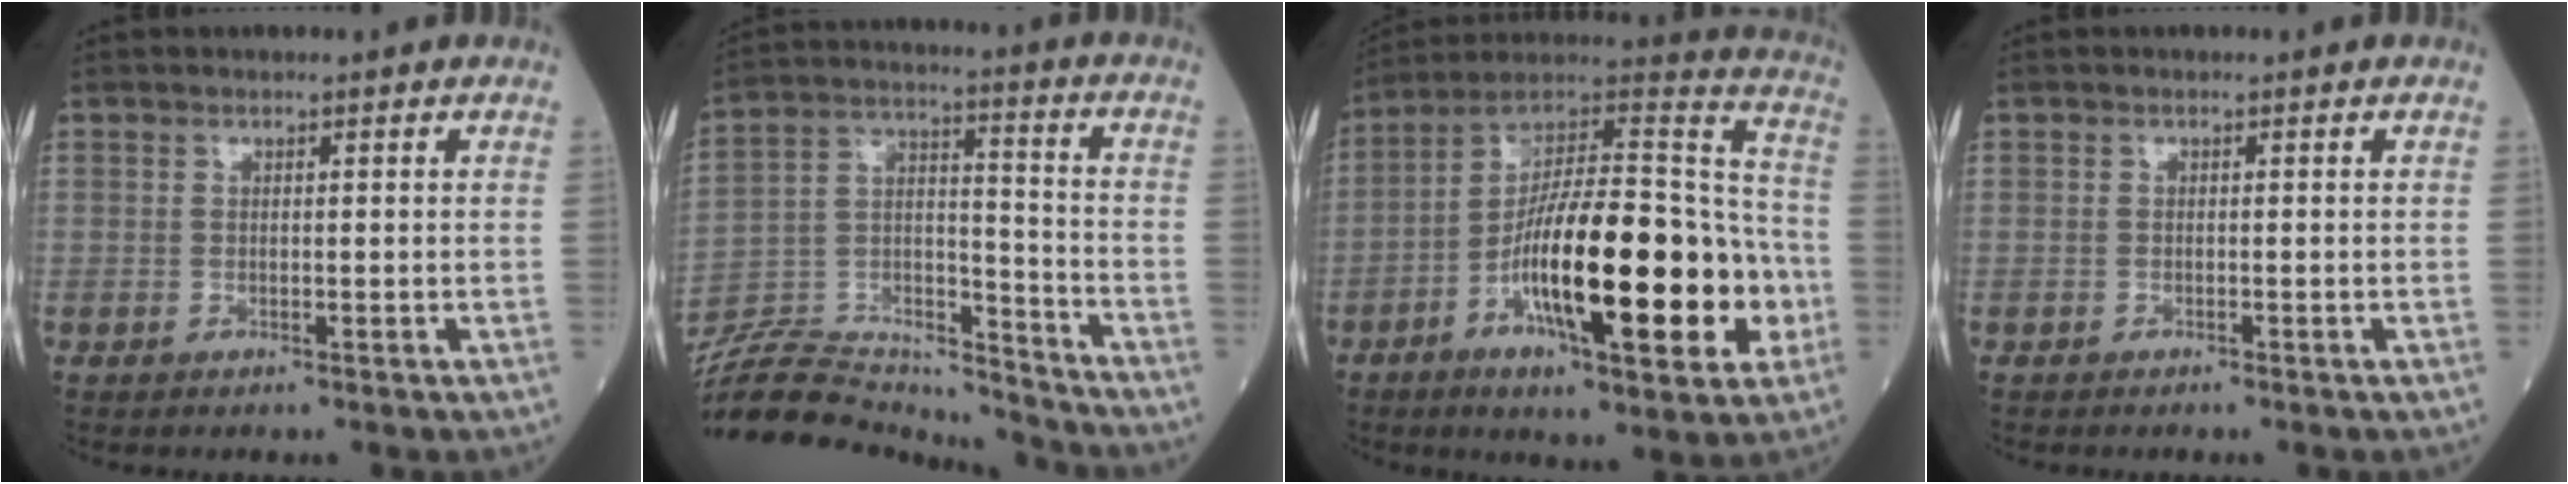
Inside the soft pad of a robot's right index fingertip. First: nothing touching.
{"total": 23.5, "force": [-22.2, 4.1, 6.8], "torque": [-0.189, 0.006, -0.372]}
{"total": 28.7, "force": [-7.3, 7.6, 26.7], "torque": [-0.416, 0.011, -0.112]}
{"total": 0.9, "force": [-0.5, 0.5, 0.5], "torque": [-0.020, -0.001, -0.006]}